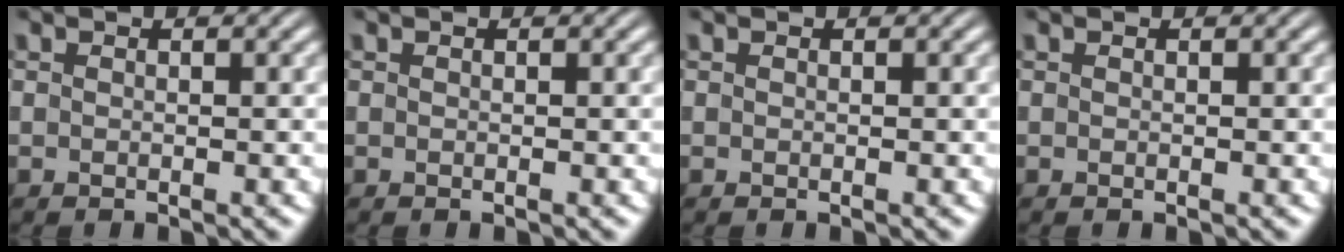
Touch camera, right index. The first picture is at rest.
{"total": 0.0}
{"total": 0.0}
{"total": 0.0}